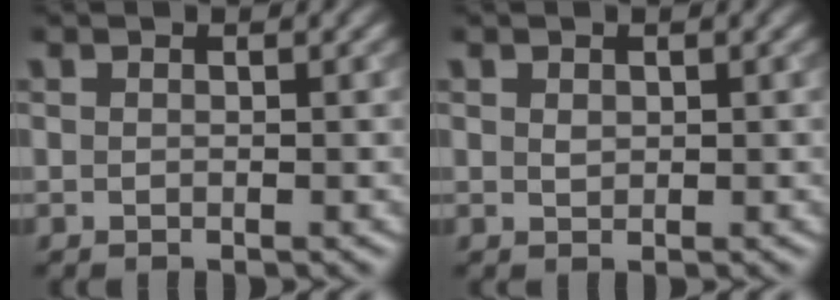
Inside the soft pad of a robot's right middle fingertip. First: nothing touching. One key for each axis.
{"total": 0.7, "fx": 0.3, "fy": 0.5, "fz": 0.4, "tx": -0.008, "ty": -0.001, "tz": 0.008}